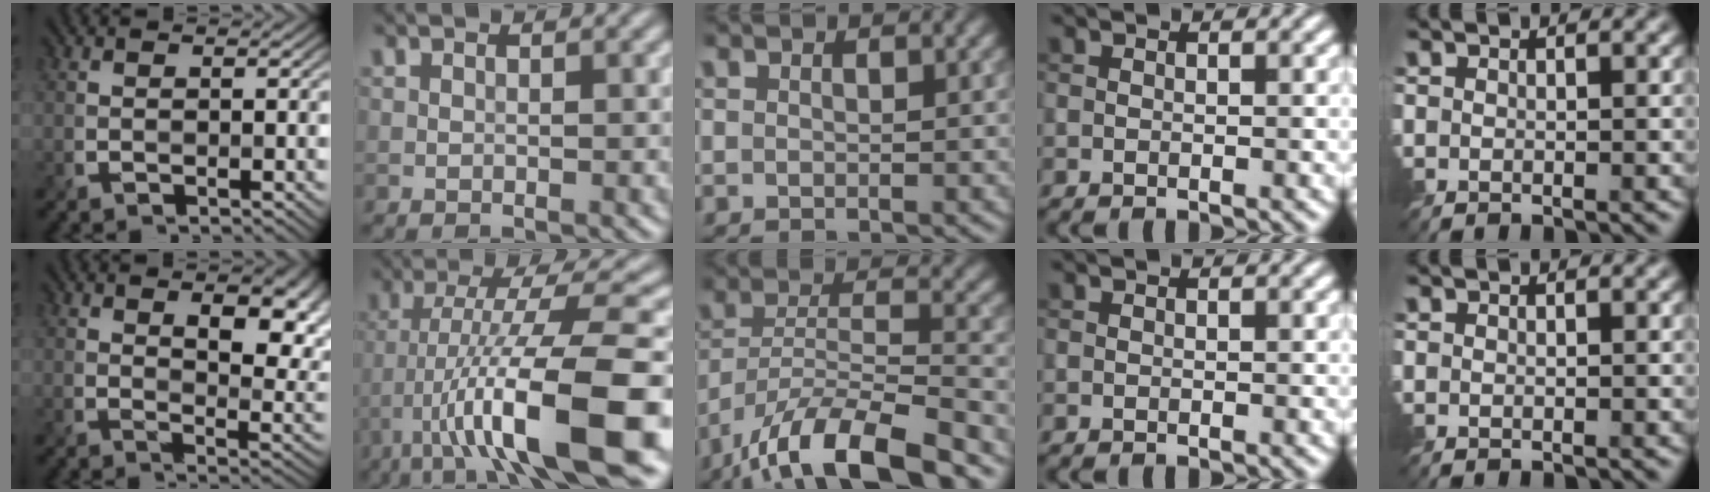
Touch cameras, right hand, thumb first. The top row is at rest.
{"thumb": {"total": 9.3, "force": [3.4, 4.4, 7.4], "torque": [-0.100, -0.012, 0.057]}, "index": {"total": 13.3, "force": [-4.9, 2.3, 12.2], "torque": [-0.198, 0.019, -0.068]}, "middle": {"total": 11.4, "force": [-8.4, 2.7, 7.1], "torque": [-0.118, 0.007, -0.155]}}